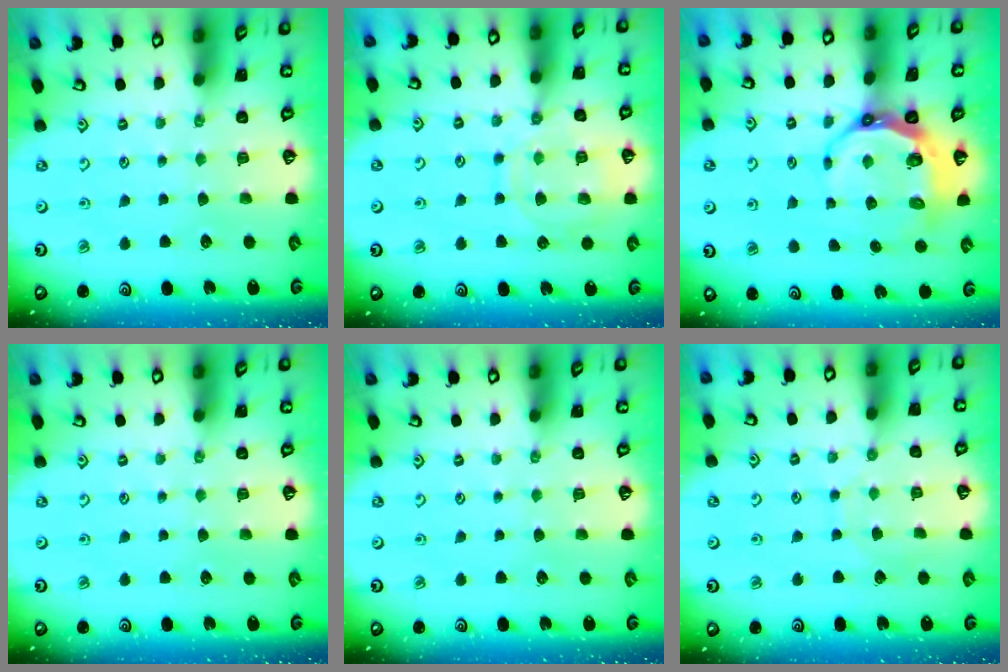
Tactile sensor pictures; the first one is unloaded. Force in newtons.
{"total": 12.6, "press": 12.5, "slide": 1.1}
{"total": 8.6, "press": 7.8, "slide": 3.5}
{"total": 0.0}
{"total": 0.0}
{"total": 4.2, "press": 4.2, "slide": 0.3}